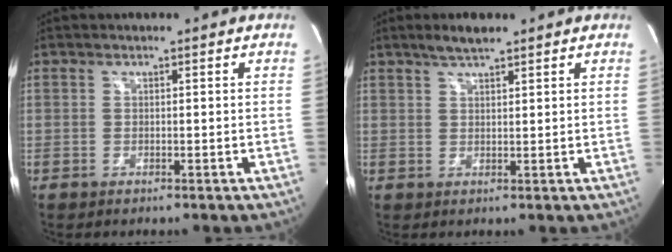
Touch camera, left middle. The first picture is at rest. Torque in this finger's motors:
{"motor_torque": [0.22, -0.12, -0.05, 0.02]}